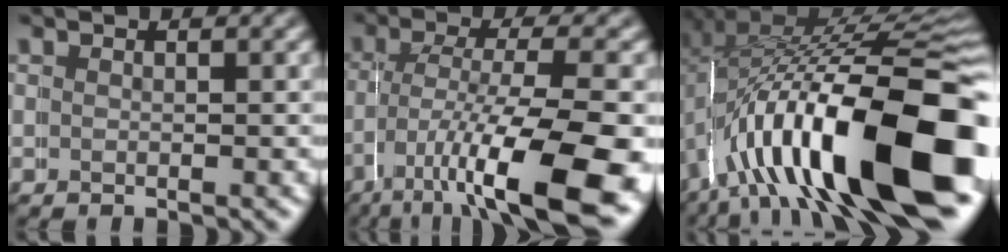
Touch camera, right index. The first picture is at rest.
{"total": 9.8, "force": [-3.9, 3.2, 8.4], "torque": [-0.143, -0.029, -0.049]}
{"total": 19.2, "force": [-5.3, 9.1, 16.0], "torque": [-0.263, -0.031, -0.064]}